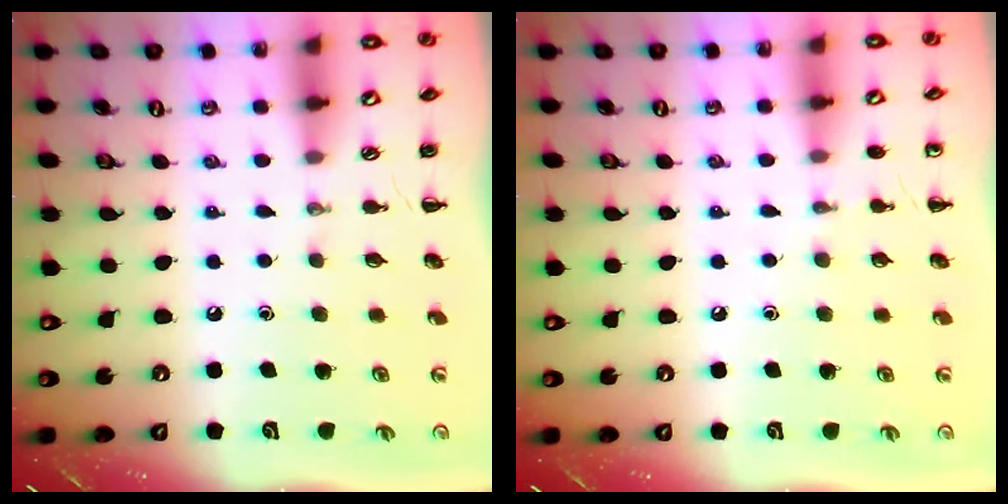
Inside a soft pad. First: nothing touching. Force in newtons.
{"total": 3.7, "press": 3.5, "slide": 1.2}